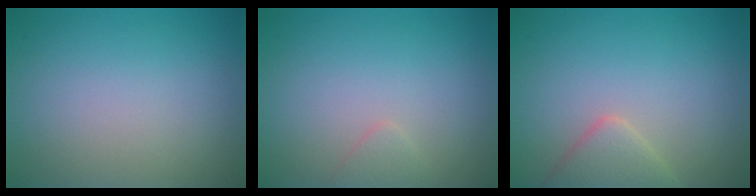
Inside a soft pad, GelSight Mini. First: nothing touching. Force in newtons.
{"total": 0.8, "press": 0.8, "slide": 0.1}
{"total": 2.8, "press": 2.8, "slide": 0.1}